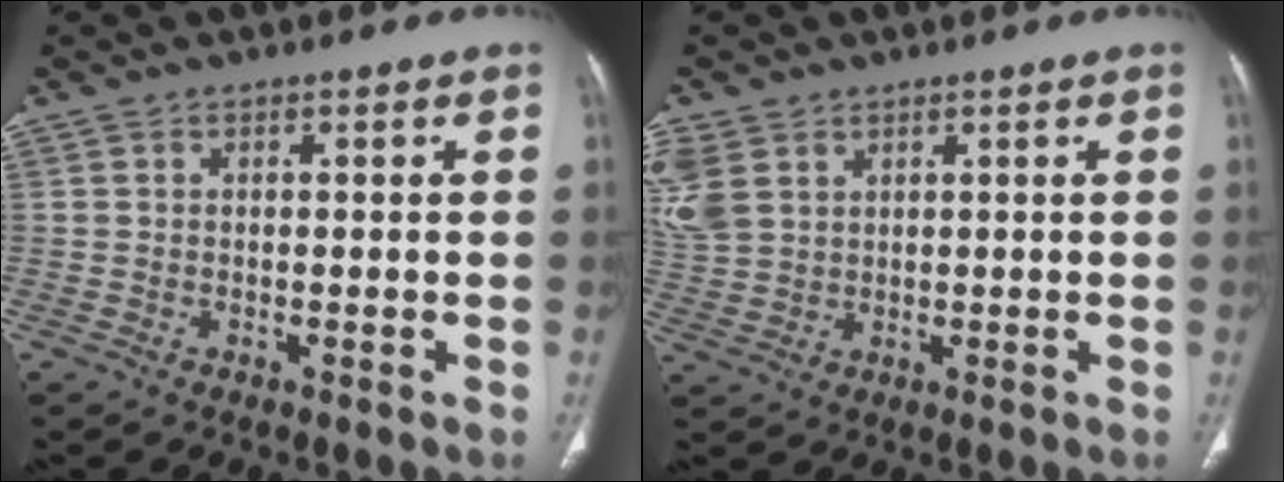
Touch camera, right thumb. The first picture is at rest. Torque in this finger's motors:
{"motor_torque": [-0.60, 0.76, 0.23, 0.51, 0.09]}